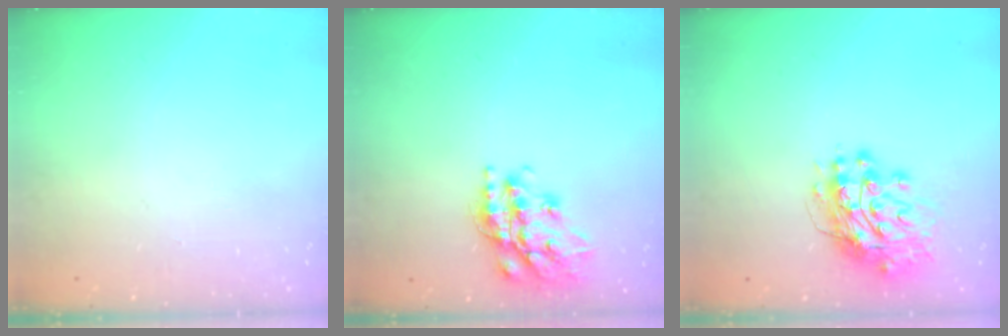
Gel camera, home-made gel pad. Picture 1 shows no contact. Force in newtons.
{"total": 17.8, "press": 17.8, "slide": 1.3}
{"total": 13.6, "press": 13.6, "slide": 1.4}